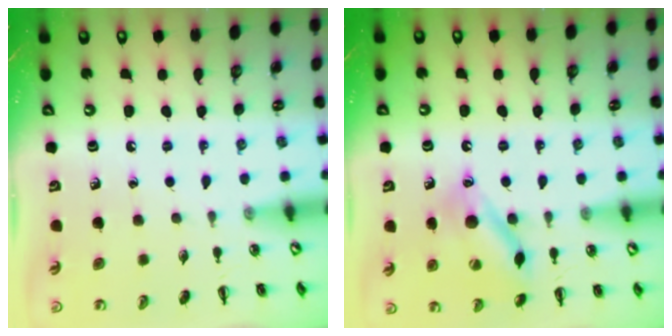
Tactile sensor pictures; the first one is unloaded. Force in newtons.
{"total": 14.0, "press": 13.8, "slide": 2.3}